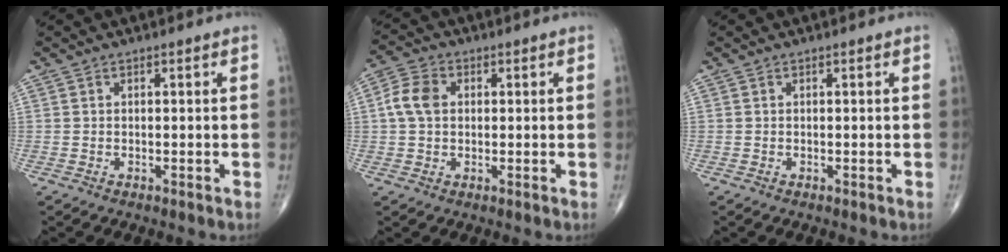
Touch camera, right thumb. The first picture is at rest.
{"total": 6.0, "force": [0.8, 4.4, 4.0], "torque": [-0.080, 0.012, 0.009]}
{"total": 0.0}